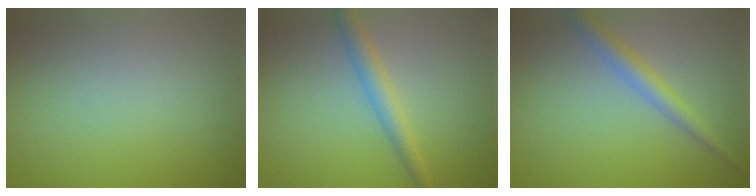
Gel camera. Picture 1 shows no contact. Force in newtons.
{"total": 2.6, "press": 2.6, "slide": 0.2}
{"total": 2.5, "press": 2.5, "slide": 0.1}